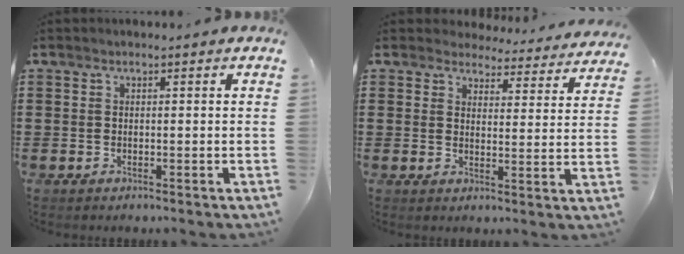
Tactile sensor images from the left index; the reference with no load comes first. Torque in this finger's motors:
{"motor_torque": [2.14, 0.00, 0.04, -0.07]}